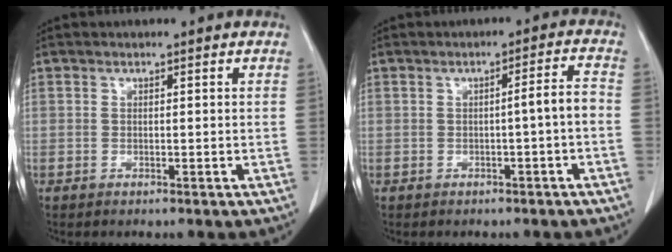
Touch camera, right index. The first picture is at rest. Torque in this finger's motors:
{"motor_torque": [0.41, -0.21, 0.24, 0.05]}